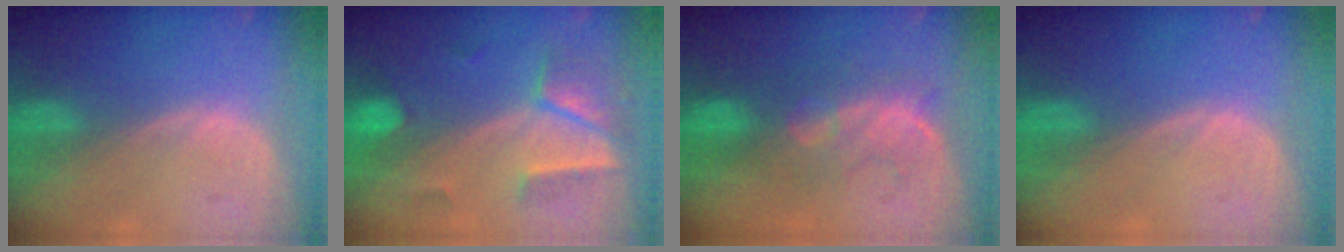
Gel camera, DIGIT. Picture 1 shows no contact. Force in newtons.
{"total": 7.2, "press": 6.3, "slide": 3.4}
{"total": 8.0, "press": 7.8, "slide": 1.7}
{"total": 0.0}